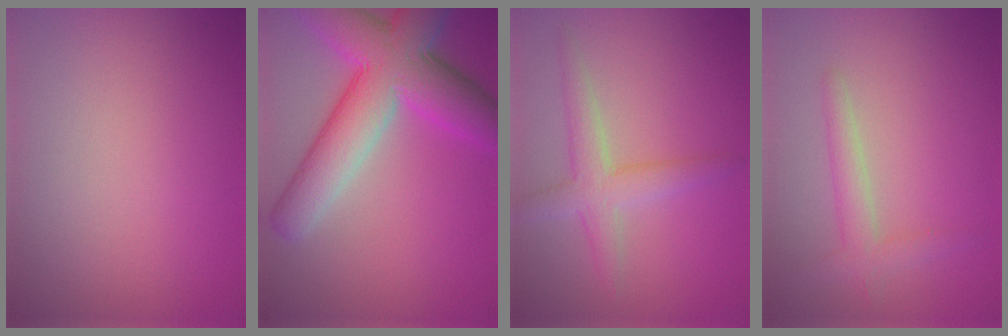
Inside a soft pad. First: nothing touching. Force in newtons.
{"total": 9.5, "press": 9.5, "slide": 0.3}
{"total": 3.2, "press": 3.2, "slide": 0.1}
{"total": 2.3, "press": 2.3, "slide": 0.1}